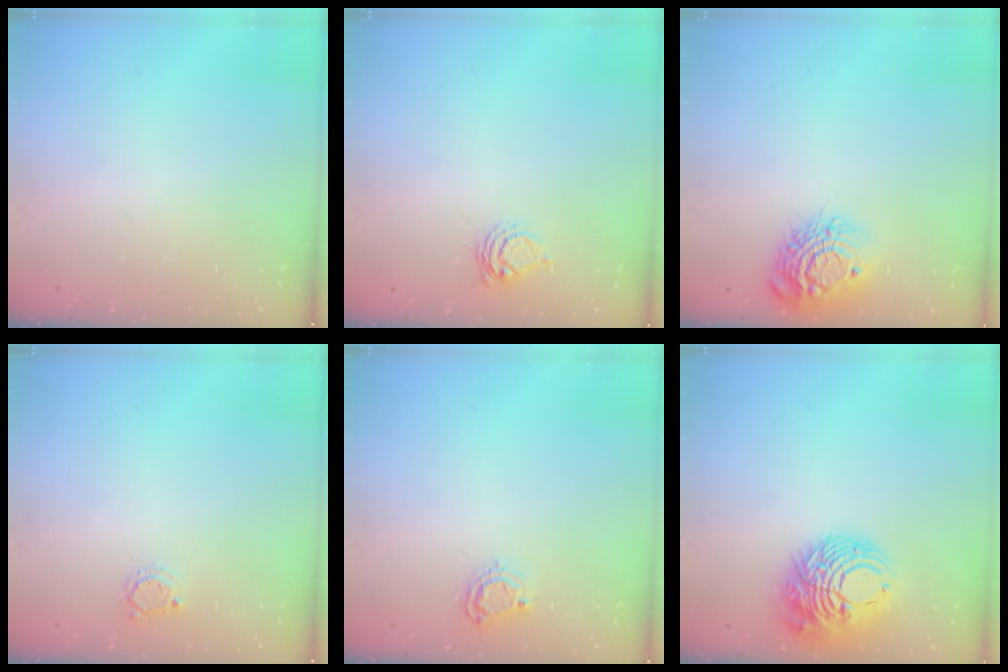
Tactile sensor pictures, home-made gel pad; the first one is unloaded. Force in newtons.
{"total": 6.6, "press": 6.6, "slide": 0.7}
{"total": 13.1, "press": 13.1, "slide": 1.0}
{"total": 2.8, "press": 2.7, "slide": 0.4}
{"total": 5.0, "press": 5.0, "slide": 0.6}
{"total": 11.4, "press": 11.3, "slide": 1.1}